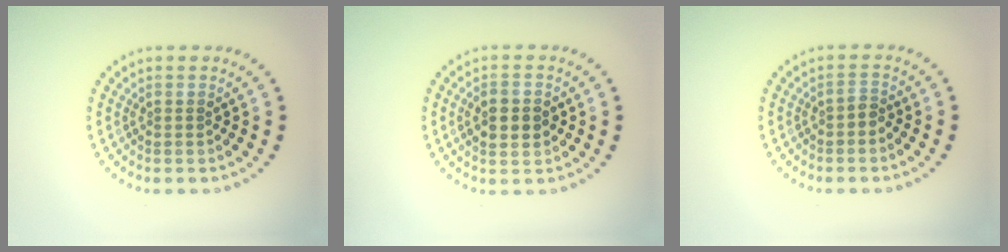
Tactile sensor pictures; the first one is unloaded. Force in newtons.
{"total": 2.9, "press": 2.9, "slide": 0.1}
{"total": 0.9, "press": 0.8, "slide": 0.5}